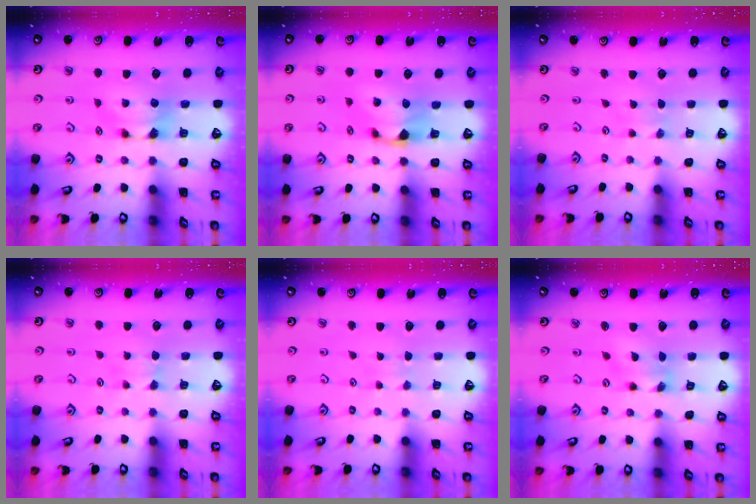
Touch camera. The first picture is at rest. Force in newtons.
{"total": 1.2, "press": 0.1, "slide": 1.2}
{"total": 2.1, "press": 2.1, "slide": 0.1}
{"total": 1.6, "press": 1.5, "slide": 0.5}
{"total": 3.6, "press": 3.6, "slide": 0.4}
{"total": 1.1, "press": 0.3, "slide": 1.1}